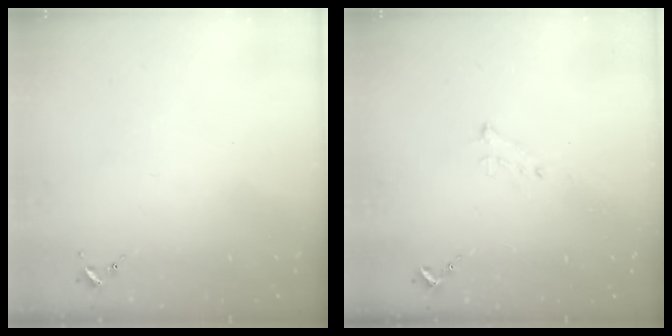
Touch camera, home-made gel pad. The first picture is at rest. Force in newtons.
{"total": 7.0, "press": 6.9, "slide": 0.8}